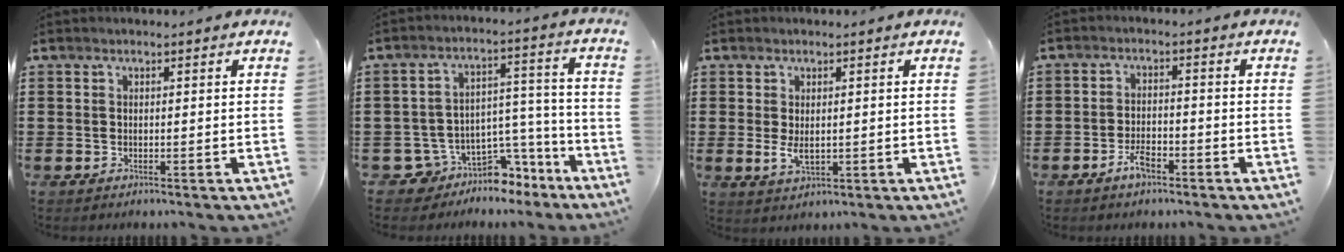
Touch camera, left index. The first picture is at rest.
{"total": 7.6, "force": [-6.3, 4.1, 1.5], "torque": [-0.025, 0.028, -0.112]}
{"total": 2.9, "force": [0.2, 1.5, 2.6], "torque": [-0.051, -0.003, 0.000]}
{"total": 3.8, "force": [-2.5, 1.4, 2.5], "torque": [-0.049, 0.007, -0.049]}